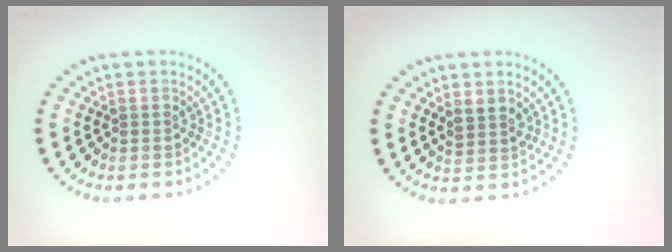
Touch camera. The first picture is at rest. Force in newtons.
{"total": 1.6, "press": 1.4, "slide": 0.8}